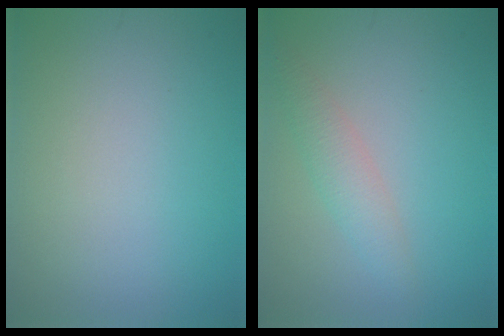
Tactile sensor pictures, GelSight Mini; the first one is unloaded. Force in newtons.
{"total": 2.2, "press": 2.2, "slide": 0.1}